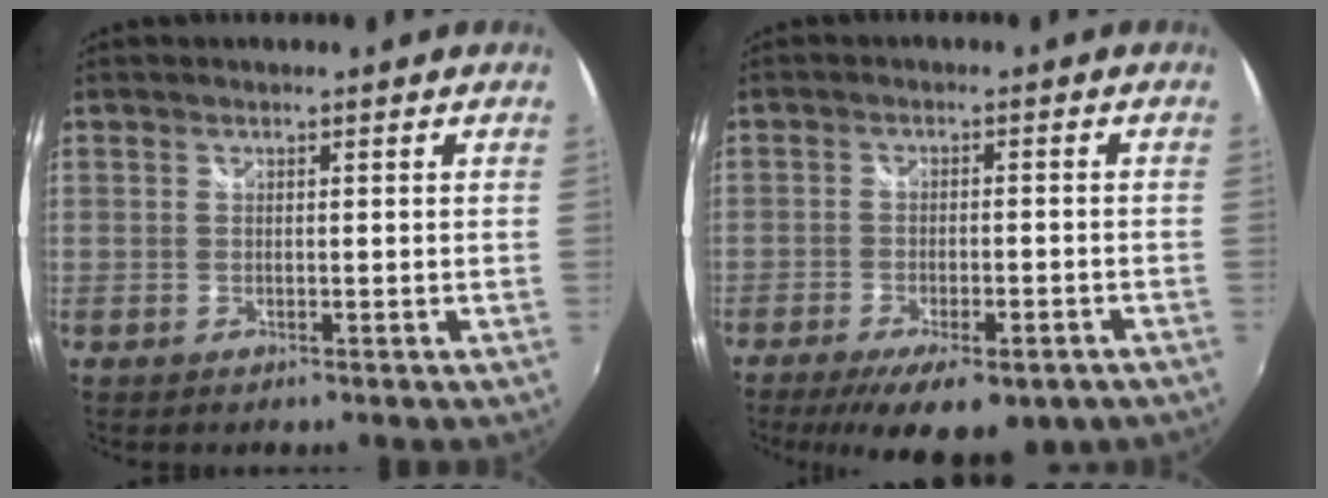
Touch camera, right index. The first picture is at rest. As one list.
[{"total": 14.9, "force": [-10.2, 5.2, 9.5], "torque": [-0.187, -0.042, -0.143]}]